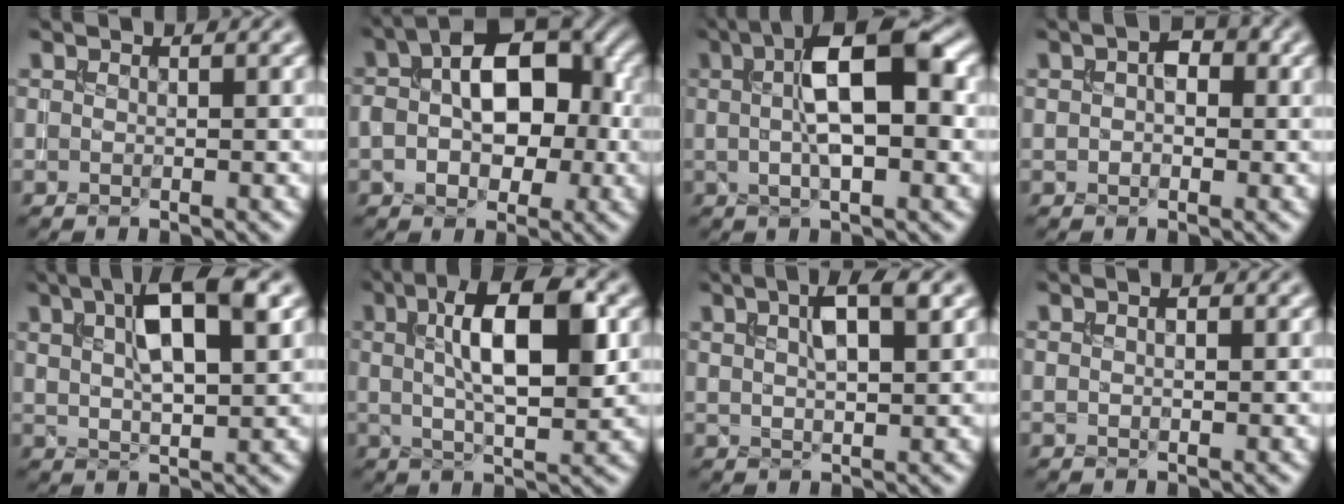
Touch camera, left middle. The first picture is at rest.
{"total": 9.1, "force": [0.6, 5.4, 7.3], "torque": [-0.113, 0.020, -0.002]}
{"total": 8.2, "force": [1.4, 2.7, 7.6], "torque": [-0.123, 0.014, 0.014]}
{"total": 2.6, "force": [0.6, 1.6, 1.9], "torque": [-0.031, 0.008, 0.004]}
{"total": 7.6, "force": [3.3, 2.6, 6.4], "torque": [-0.111, 0.011, 0.054]}
{"total": 8.9, "force": [2.0, 3.0, 8.1], "torque": [-0.123, 0.010, 0.027]}
{"total": 4.5, "force": [2.0, 1.5, 3.7], "torque": [-0.067, 0.009, 0.036]}
{"total": 0.9, "force": [0.4, 0.4, 0.8], "torque": [-0.012, 0.002, 0.007]}